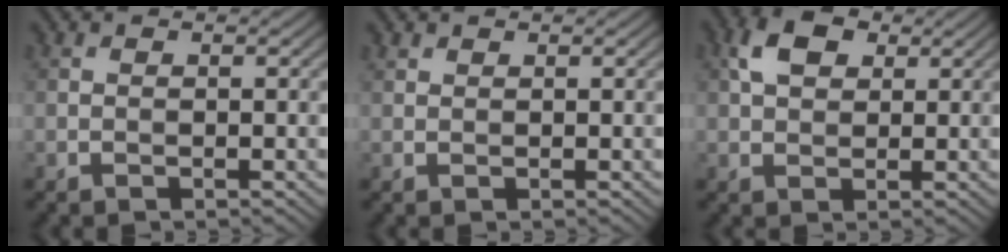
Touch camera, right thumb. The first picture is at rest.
{"total": 0.7, "force": [0.6, 0.3, 0.1], "torque": [-0.004, 0.000, 0.015]}
{"total": 5.0, "force": [1.9, 3.3, 3.2], "torque": [-0.069, 0.010, 0.031]}